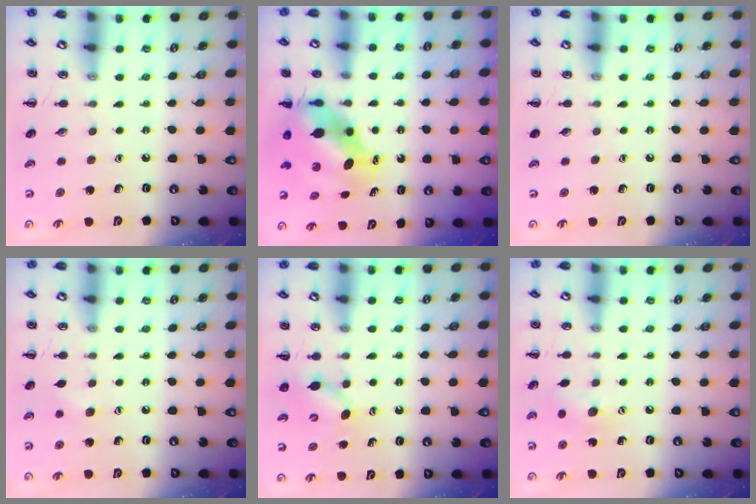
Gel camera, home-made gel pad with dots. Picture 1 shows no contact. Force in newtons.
{"total": 7.6, "press": 7.4, "slide": 1.8}
{"total": 0.0}
{"total": 5.3, "press": 5.2, "slide": 1.1}
{"total": 5.0, "press": 4.9, "slide": 1.0}
{"total": 7.7, "press": 7.6, "slide": 1.3}